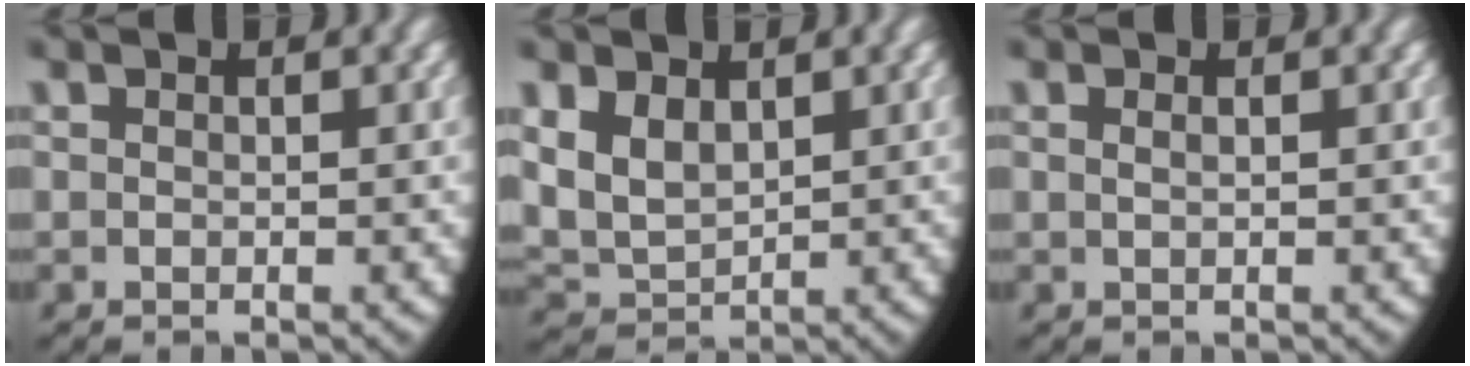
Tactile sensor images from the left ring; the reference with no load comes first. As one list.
[{"total": 6.7, "force": [0.7, 5.8, 3.3], "torque": [-0.107, -0.022, 0.023]}, {"total": 0.5, "force": [0.1, -0.4, 0.4], "torque": [-0.011, -0.006, 0.006]}]